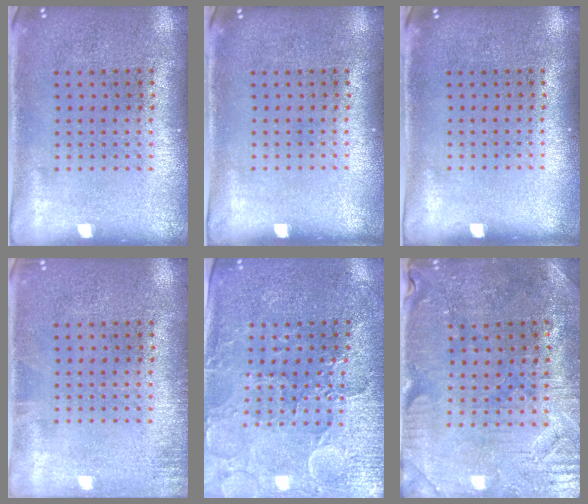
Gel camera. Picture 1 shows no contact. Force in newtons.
{"total": 0.0}
{"total": 0.0}
{"total": 1.2, "press": 1.1, "slide": 0.2}
{"total": 3.3, "press": 3.2, "slide": 0.7}
{"total": 0.9, "press": 0.8, "slide": 0.4}